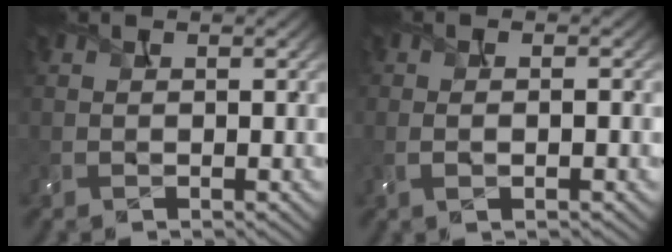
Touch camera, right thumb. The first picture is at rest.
{"total": 2.4, "force": [-0.2, 0.4, 2.4], "torque": [-0.037, -0.002, -0.009]}